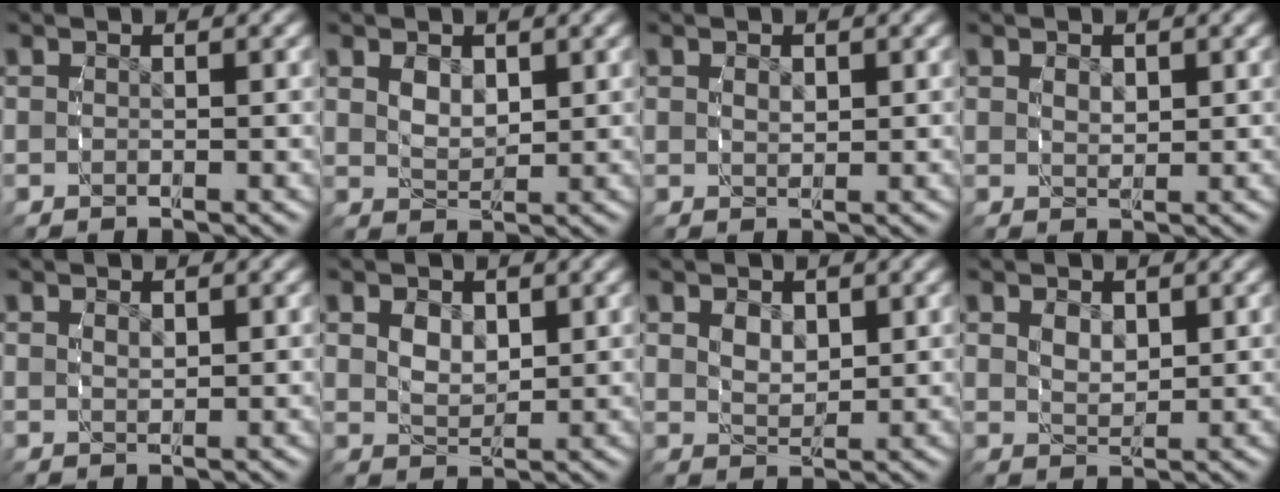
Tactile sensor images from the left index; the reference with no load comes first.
{"total": 2.1, "force": [0.7, 1.1, 1.7], "torque": [-0.029, -0.015, 0.026]}
{"total": 0.7, "force": [0.3, 0.2, 0.6], "torque": [-0.010, -0.011, 0.015]}
{"total": 1.1, "force": [0.5, 0.4, 0.8], "torque": [-0.014, -0.013, 0.020]}
{"total": 0.6, "force": [0.4, -0.1, 0.5], "torque": [-0.009, -0.011, 0.017]}
{"total": 2.5, "force": [0.8, 1.4, 1.9], "torque": [-0.033, -0.015, 0.026]}
{"total": 2.3, "force": [0.9, 1.3, 1.7], "torque": [-0.031, -0.015, 0.028]}
{"total": 2.1, "force": [0.8, 1.1, 1.6], "torque": [-0.027, -0.014, 0.027]}